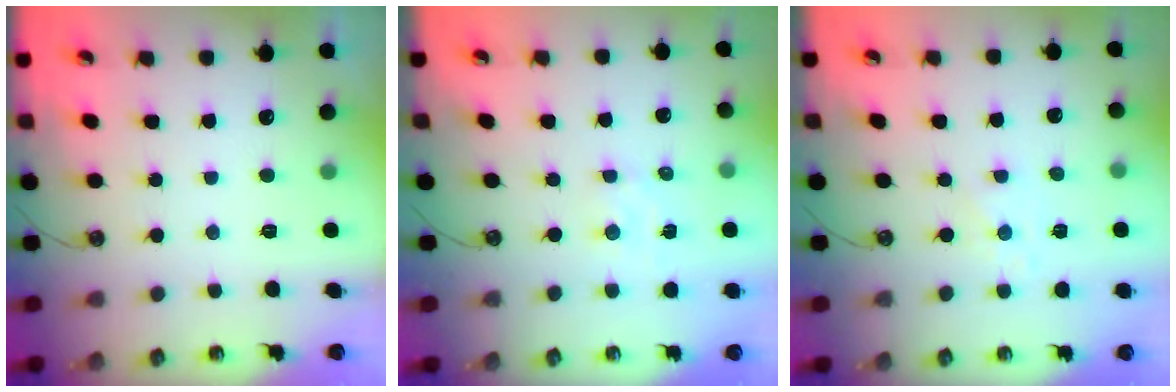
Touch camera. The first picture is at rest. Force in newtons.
{"total": 2.2, "press": 2.2, "slide": 0.3}
{"total": 2.2, "press": 2.1, "slide": 0.4}